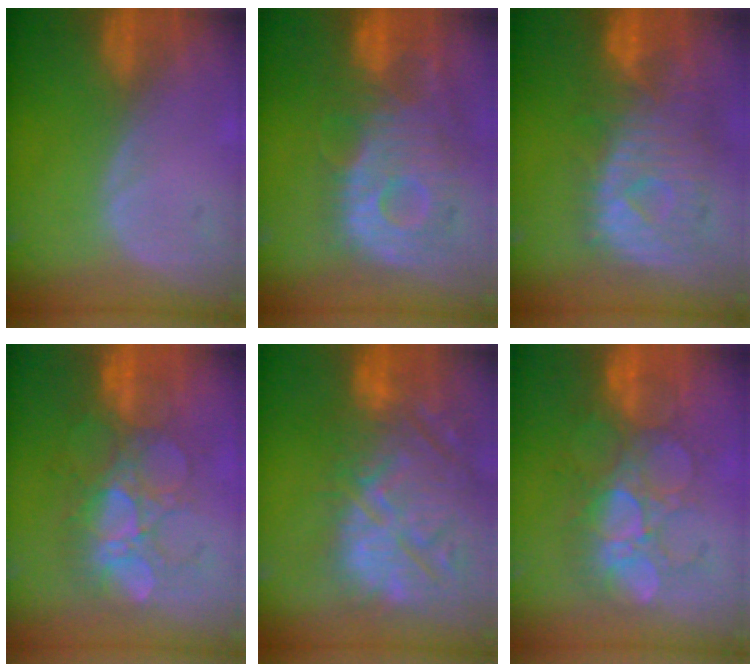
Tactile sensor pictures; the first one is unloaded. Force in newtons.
{"total": 12.0, "press": 10.8, "slide": 5.3}
{"total": 10.8, "press": 9.7, "slide": 4.8}
{"total": 8.8, "press": 8.7, "slide": 1.6}
{"total": 15.2, "press": 12.9, "slide": 8.0}
{"total": 9.0, "press": 8.8, "slide": 2.3}